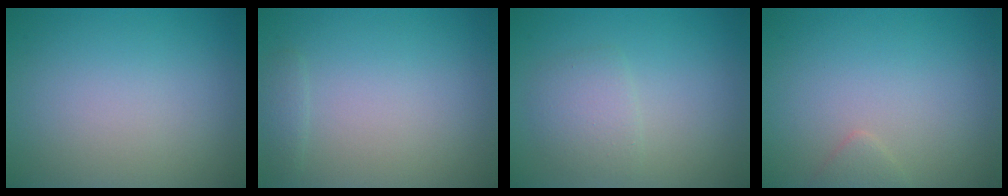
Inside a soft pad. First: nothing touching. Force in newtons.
{"total": 0.8, "press": 0.8, "slide": 0.1}
{"total": 2.2, "press": 2.2, "slide": 0.1}
{"total": 0.9, "press": 0.9, "slide": 0.1}